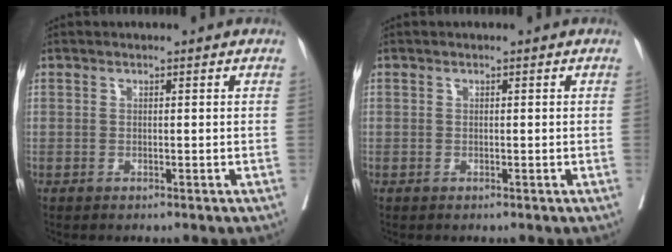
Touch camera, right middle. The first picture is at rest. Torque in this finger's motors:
{"motor_torque": [0.36, -0.35, -0.02, -0.21]}